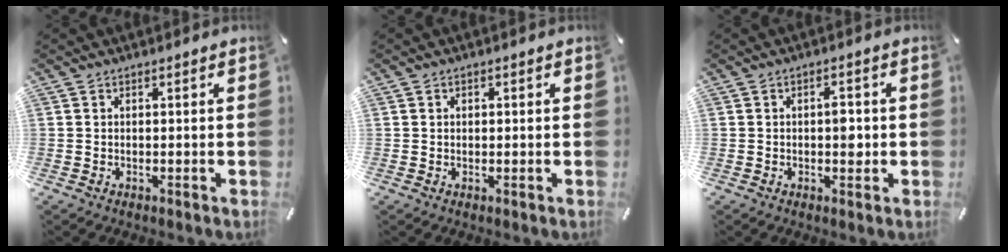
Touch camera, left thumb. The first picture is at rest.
{"total": 0.5, "force": [0.2, 0.4, 0.3], "torque": [-0.006, 0.003, 0.002]}
{"total": 3.5, "force": [-0.1, 1.9, 2.9], "torque": [-0.031, -0.004, -0.007]}